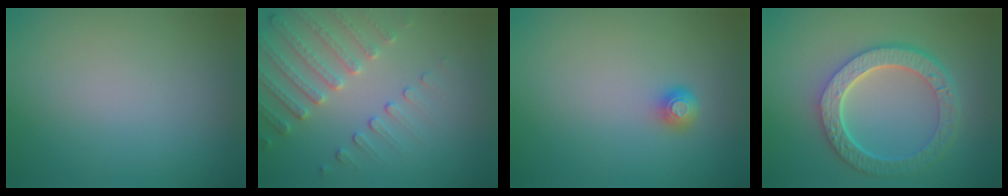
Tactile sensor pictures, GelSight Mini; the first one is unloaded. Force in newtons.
{"total": 3.8, "press": 3.6, "slide": 1.1}
{"total": 1.7, "press": 1.2, "slide": 1.1}
{"total": 6.3, "press": 4.9, "slide": 4.0}